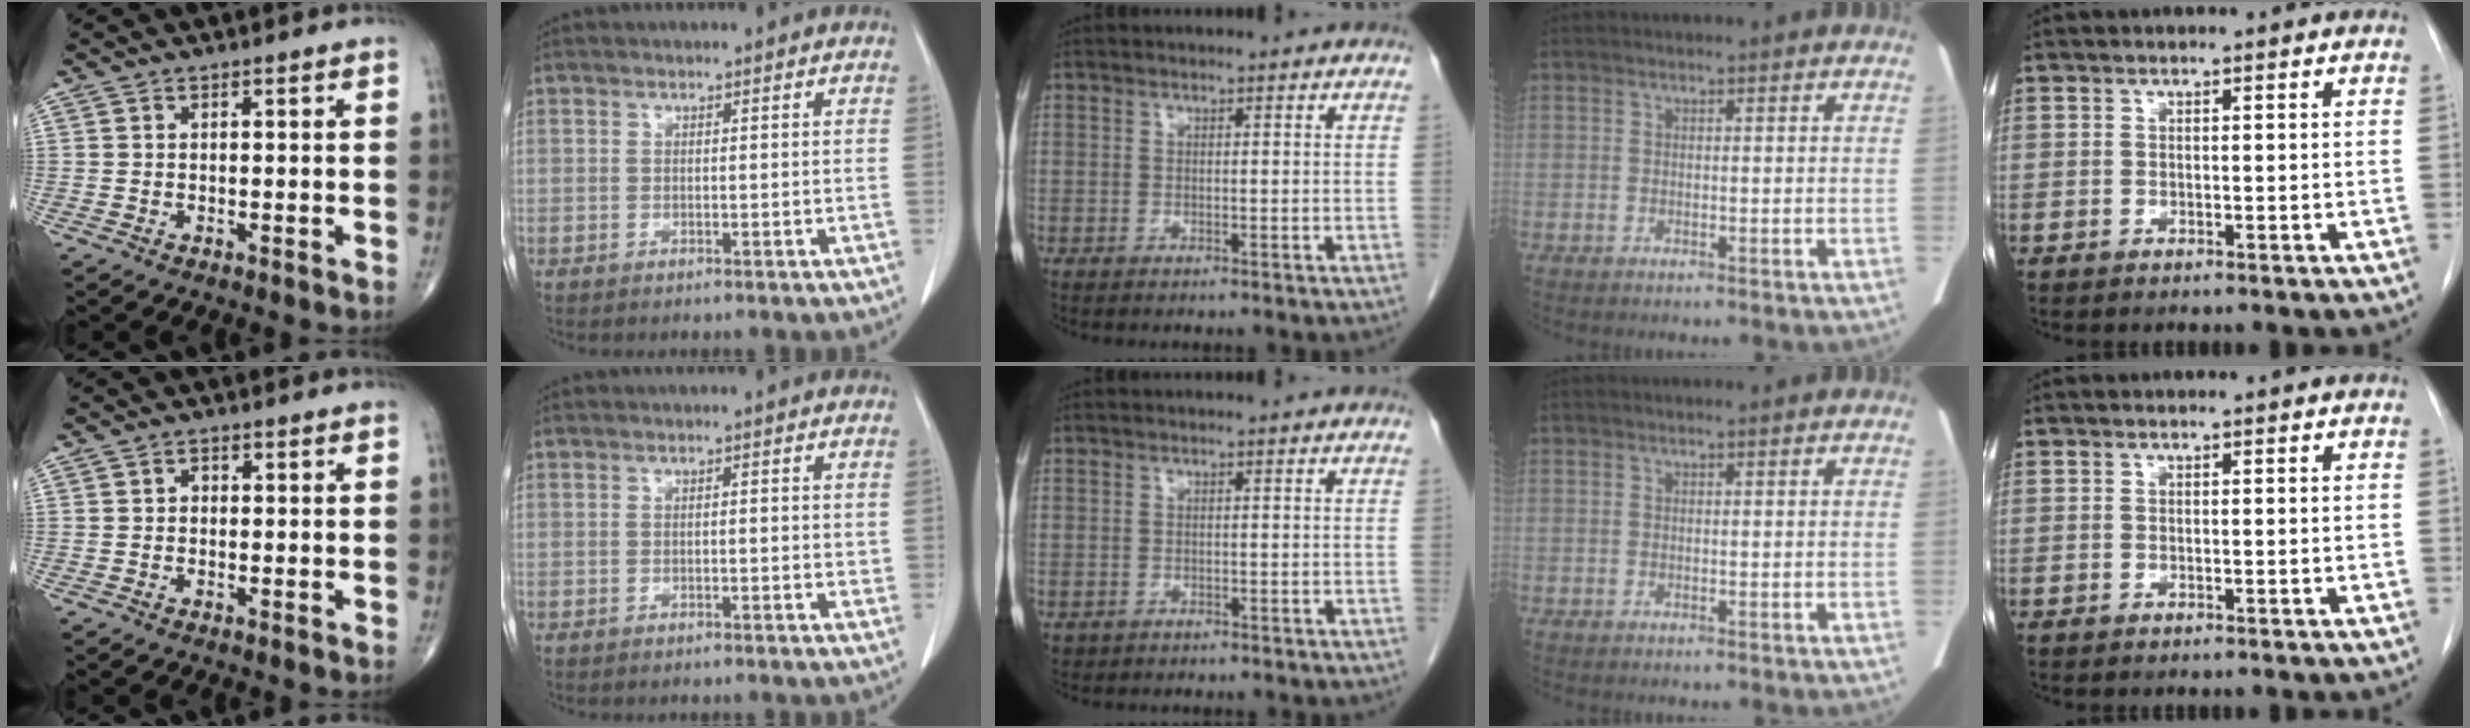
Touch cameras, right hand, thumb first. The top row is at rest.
{"thumb": {"total": 1.3, "force": [0.1, 1.1, 0.7], "torque": [-0.005, 0.003, -0.002]}, "index": {"total": 1.3, "force": [0.1, 0.5, 1.2], "torque": [-0.019, -0.001, 0.001]}, "middle": {"total": 0.9, "force": [-0.3, 0.9, 0.2], "torque": [-0.007, 0.004, 0.003]}}